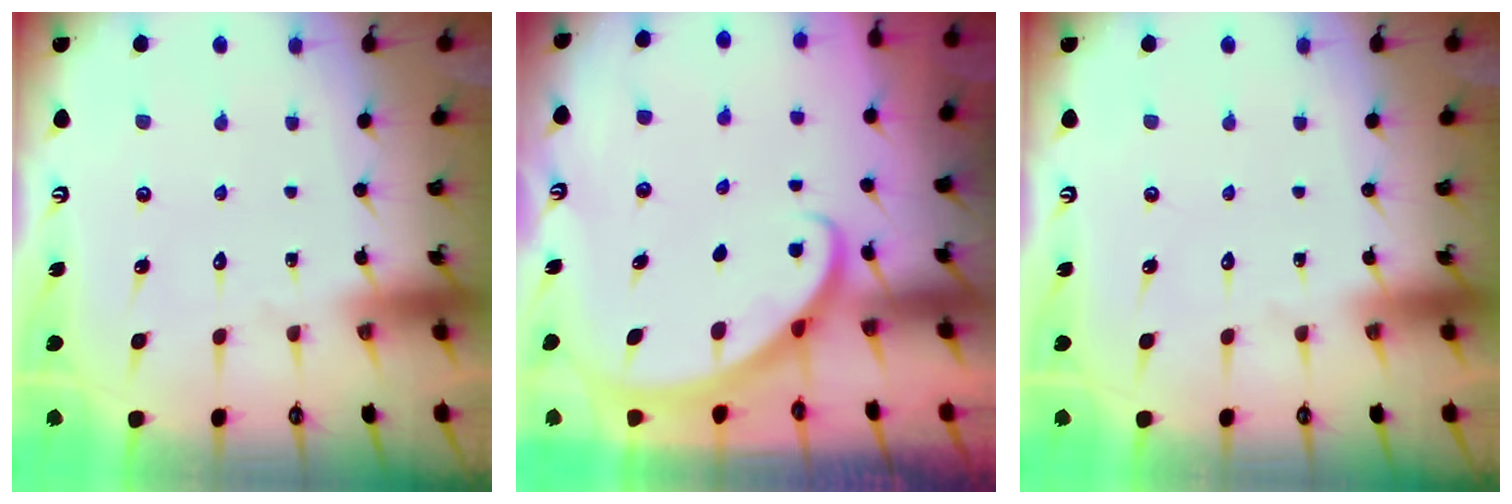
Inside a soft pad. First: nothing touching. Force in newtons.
{"total": 2.9, "press": 2.9, "slide": 0.2}
{"total": 0.0}